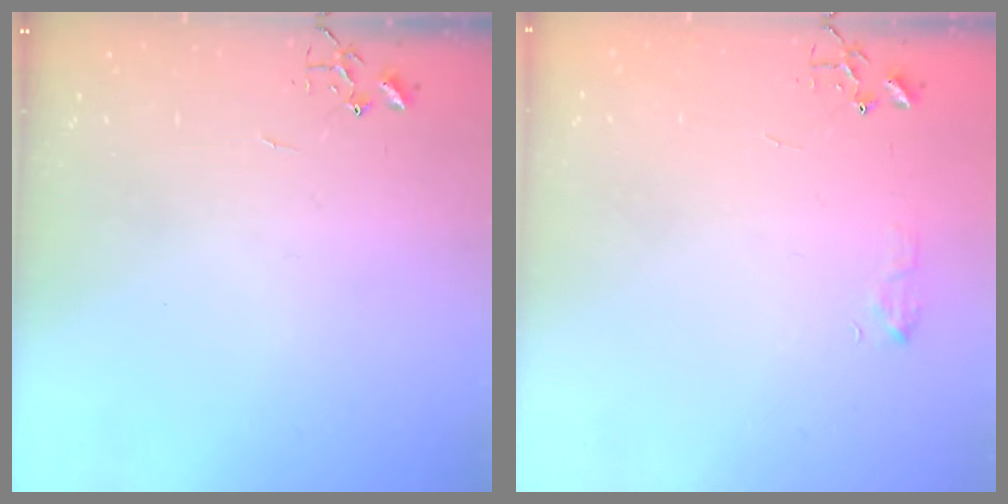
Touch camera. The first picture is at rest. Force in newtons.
{"total": 6.0, "press": 6.0, "slide": 0.6}